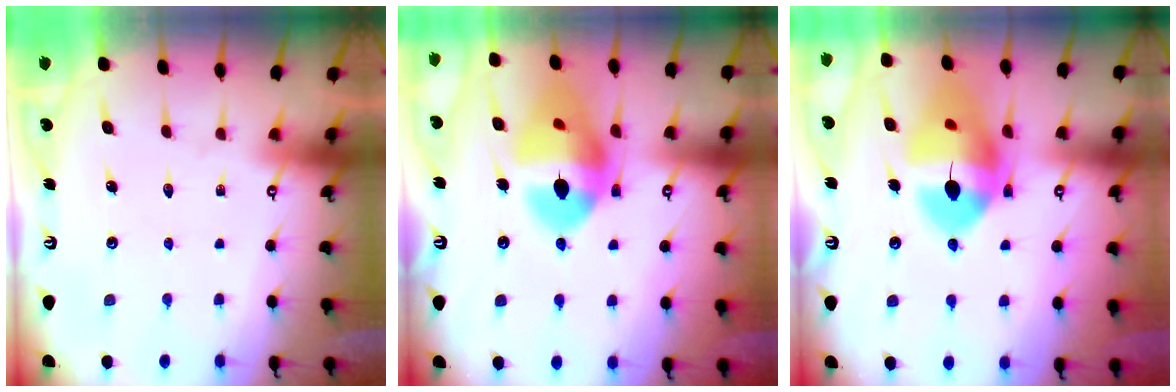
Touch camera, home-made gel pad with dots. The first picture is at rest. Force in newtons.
{"total": 18.1, "press": 17.9, "slide": 2.5}
{"total": 17.3, "press": 17.2, "slide": 2.2}